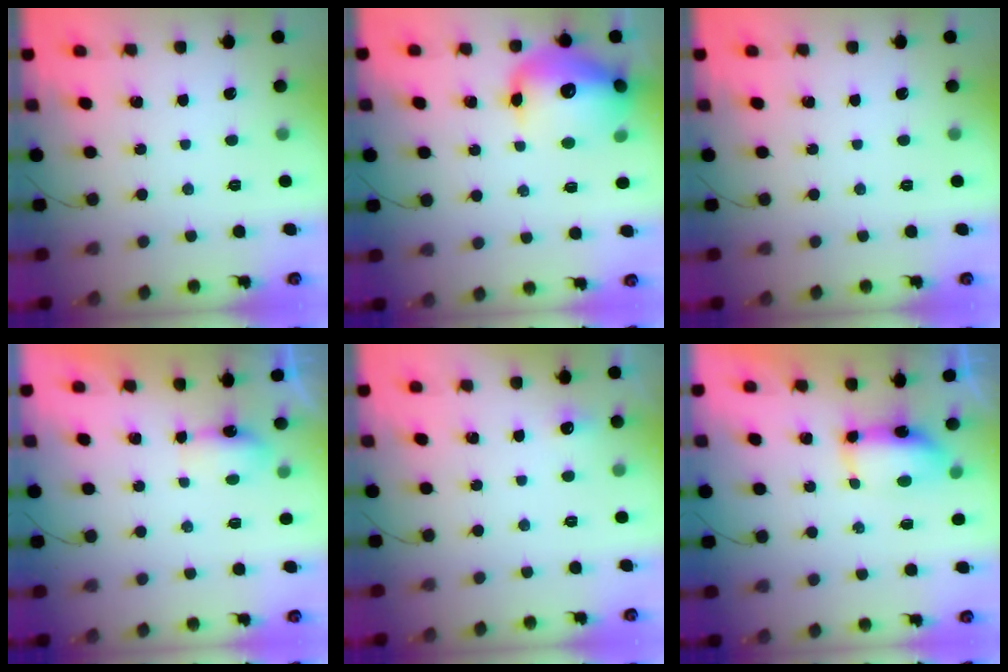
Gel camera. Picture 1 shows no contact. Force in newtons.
{"total": 17.3, "press": 17.0, "slide": 3.0}
{"total": 0.0}
{"total": 7.1, "press": 4.4, "slide": 5.5}
{"total": 4.1, "press": 3.9, "slide": 1.4}
{"total": 6.9, "press": 6.9, "slide": 0.6}